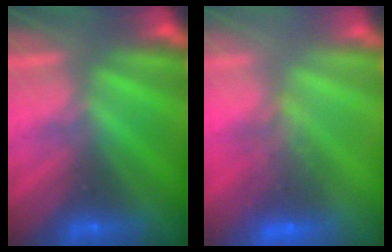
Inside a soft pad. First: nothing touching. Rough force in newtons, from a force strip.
{"total": 7.4}